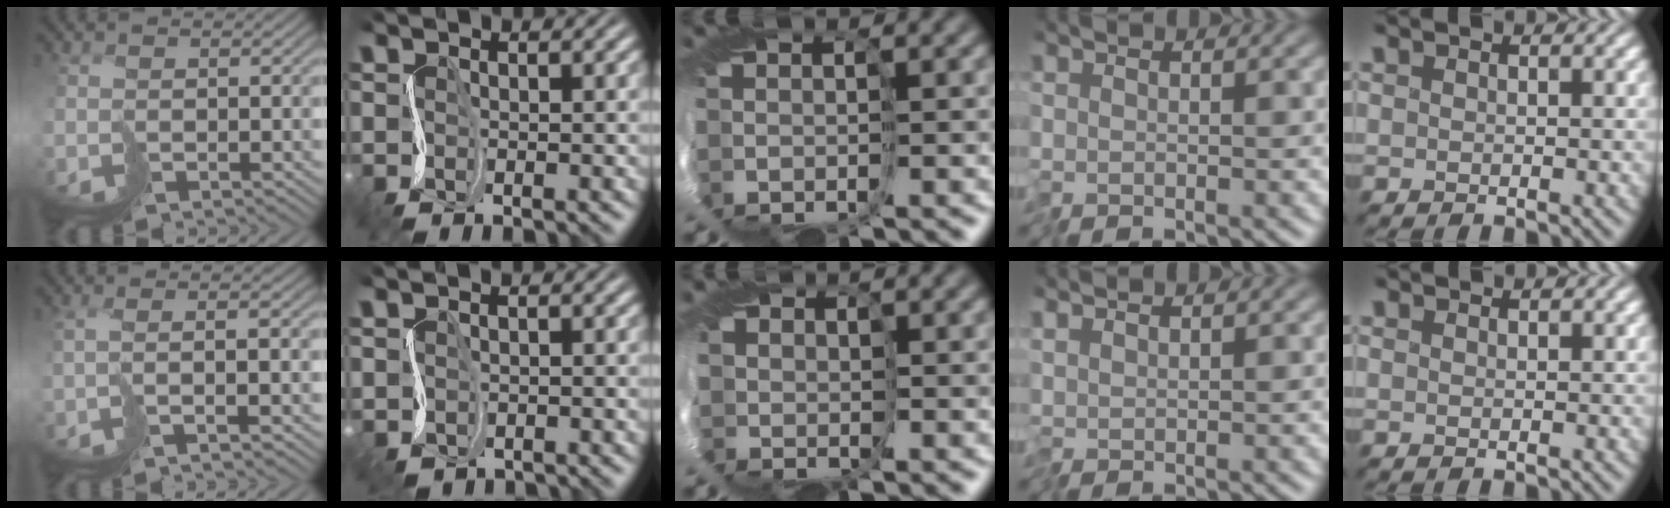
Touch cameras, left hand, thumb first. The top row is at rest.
{"thumb": {"total": 2.6, "force": [-0.3, -0.4, 2.6], "torque": [-0.053, 0.001, -0.004]}, "index": {"total": 0.6, "force": [0.3, 0.4, -0.5], "torque": [0.008, -0.001, 0.010]}, "middle": {"total": 1.7, "force": [1.3, 1.0, -0.4], "torque": [-0.006, 0.008, 0.009]}, "ring": {"total": 1.1, "force": [1.1, -0.2, 0.2], "torque": [-0.007, 0.006, 0.023]}}